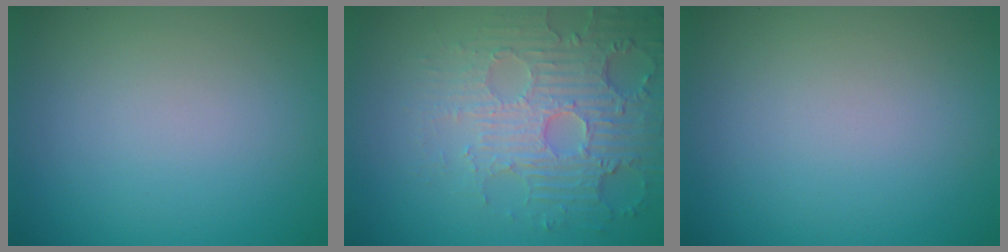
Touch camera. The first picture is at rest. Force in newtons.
{"total": 4.4, "press": 4.4, "slide": 0.5}
{"total": 0.0}